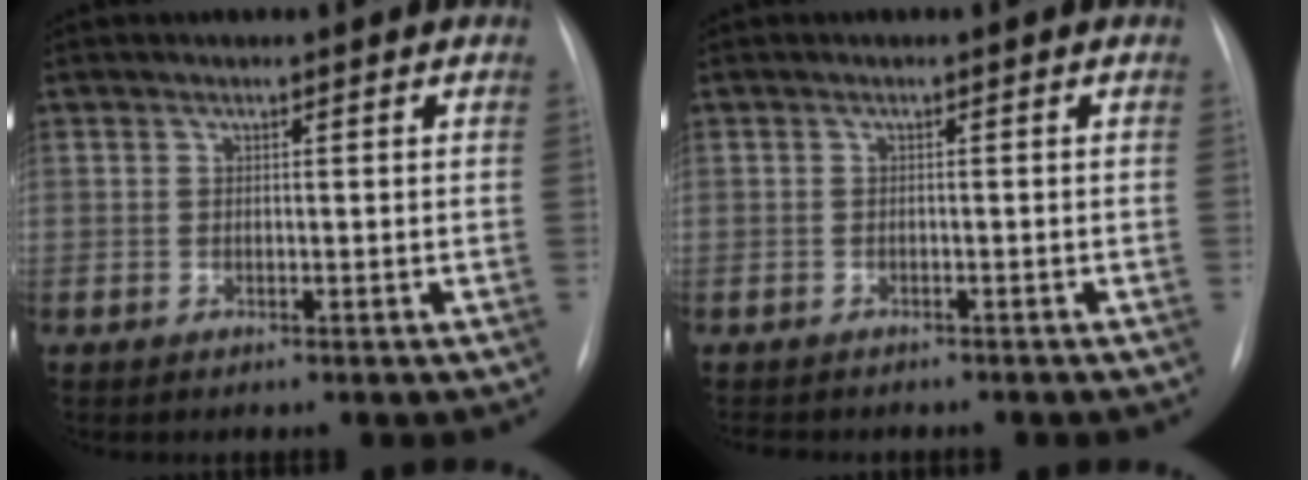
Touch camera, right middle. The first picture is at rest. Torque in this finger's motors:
{"motor_torque": [0.00, -0.02, 0.01, 0.01]}